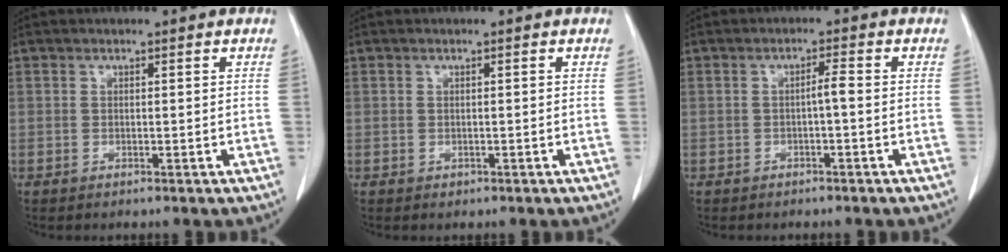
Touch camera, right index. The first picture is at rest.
{"total": 0.6, "force": [-0.2, 0.6, 0.1], "torque": [-0.002, 0.003, -0.003]}
{"total": 1.8, "force": [-0.4, 0.0, 1.8], "torque": [-0.029, 0.004, -0.006]}